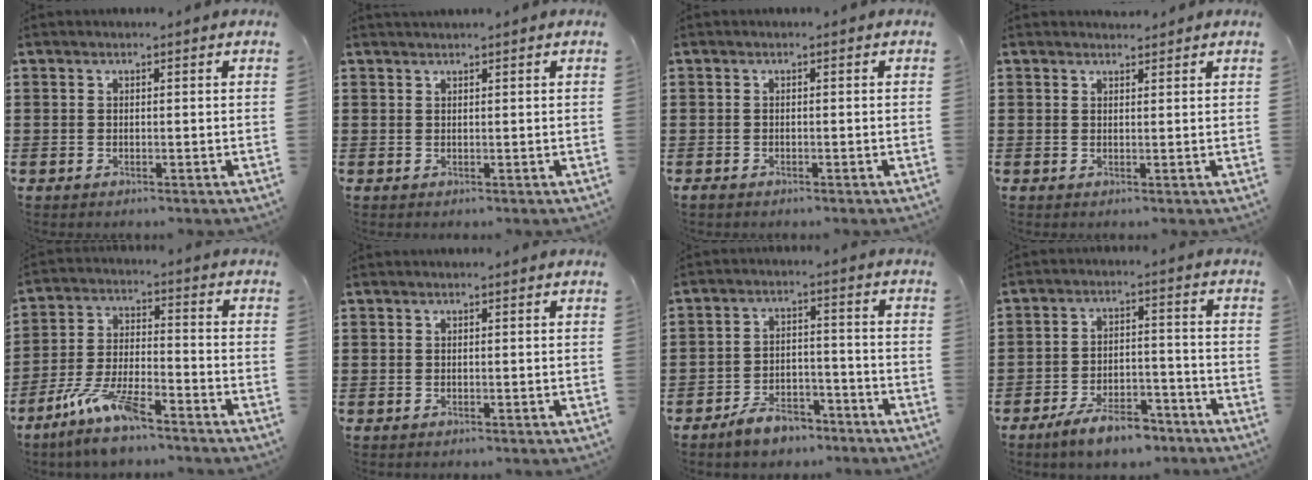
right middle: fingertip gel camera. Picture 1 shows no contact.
{"total": 0.6, "force": [0.6, -0.2, 0.0], "torque": [-0.003, -0.004, 0.013]}
{"total": 0.7, "force": [-0.6, 0.3, 0.2], "torque": [-0.007, -0.004, -0.012]}
{"total": 1.3, "force": [1.3, 0.1, 0.0], "torque": [0.004, -0.005, 0.024]}
{"total": 9.5, "force": [-7.2, 1.8, 6.0], "torque": [-0.137, -0.004, -0.141]}
{"total": 0.0}
{"total": 5.2, "force": [-4.7, 1.7, 1.4], "torque": [-0.022, 0.014, -0.090]}
{"total": 7.3, "force": [-6.0, 1.9, 3.6], "torque": [-0.073, 0.003, -0.112]}